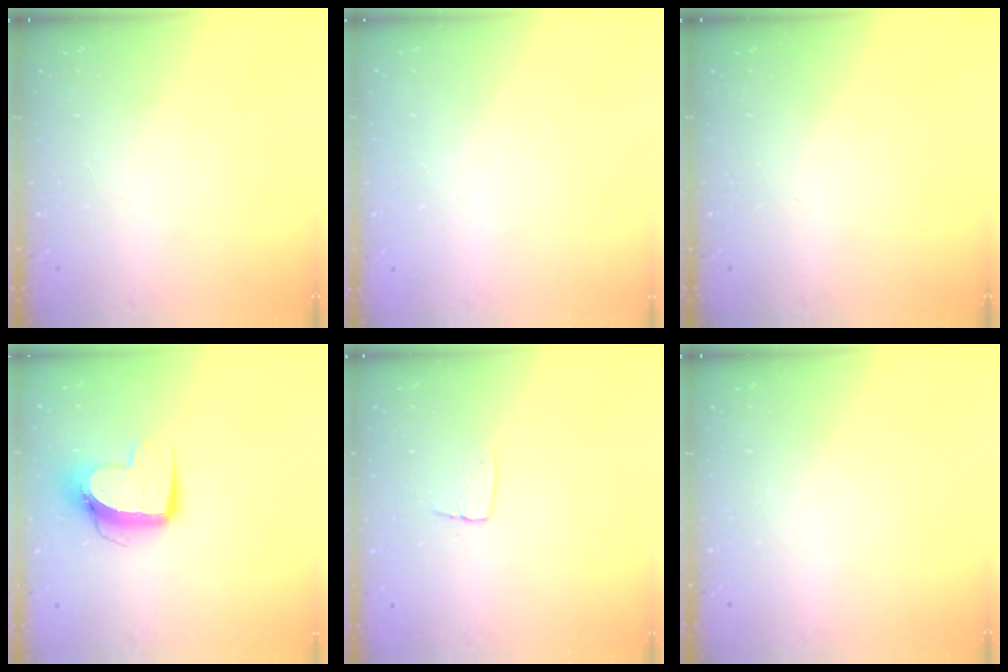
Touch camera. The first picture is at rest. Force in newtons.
{"total": 0.0}
{"total": 0.0}
{"total": 10.2, "press": 10.1, "slide": 1.1}
{"total": 5.3, "press": 5.3, "slide": 0.4}
{"total": 0.0}